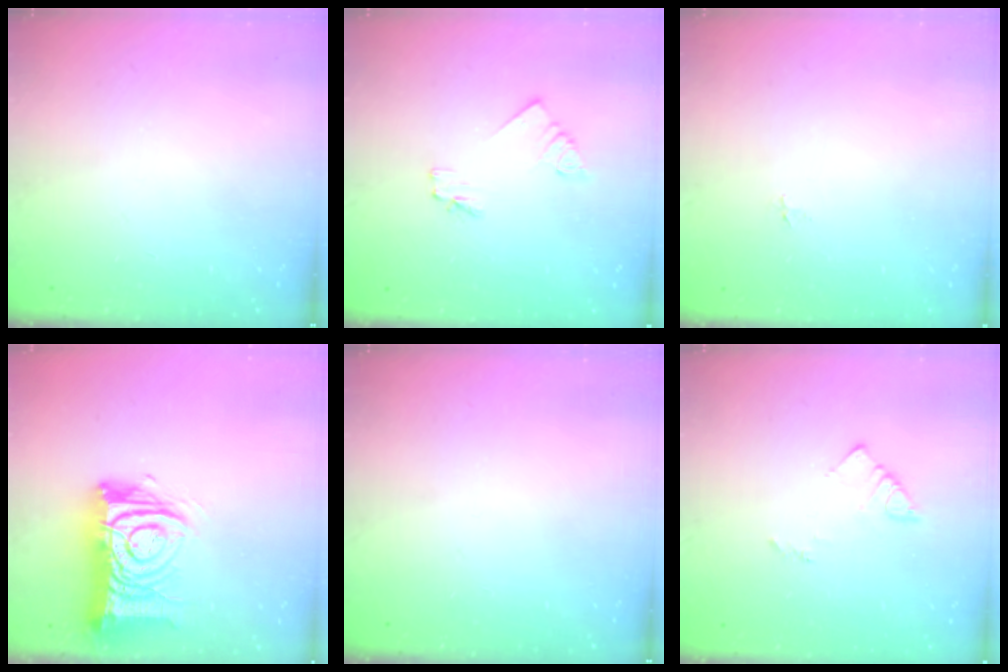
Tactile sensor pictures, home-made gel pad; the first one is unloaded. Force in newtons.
{"total": 1.6, "press": 1.6, "slide": 0.2}
{"total": 2.7, "press": 2.7, "slide": 0.3}
{"total": 12.7, "press": 12.6, "slide": 1.9}
{"total": 0.0}
{"total": 5.1, "press": 5.1, "slide": 0.3}